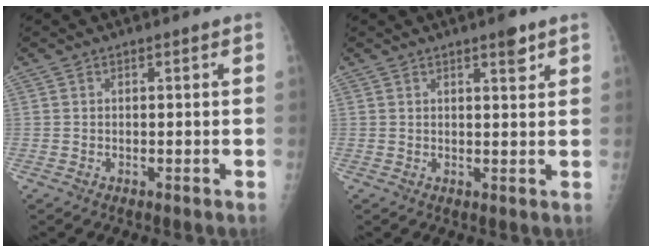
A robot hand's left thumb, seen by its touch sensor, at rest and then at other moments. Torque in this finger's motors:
{"motor_torque": [0.84, -0.05, 0.48, -0.12, 0.08]}